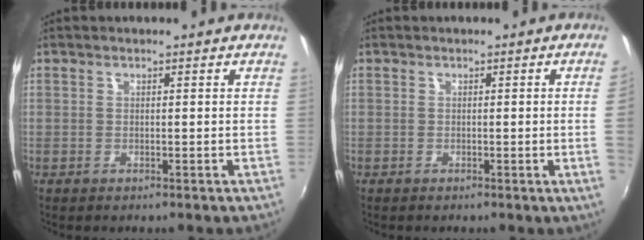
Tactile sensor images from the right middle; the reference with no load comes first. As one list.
[{"total": 2.5, "force": [0.0, -1.5, 2.0], "torque": [-0.022, -0.015, 0.004]}]